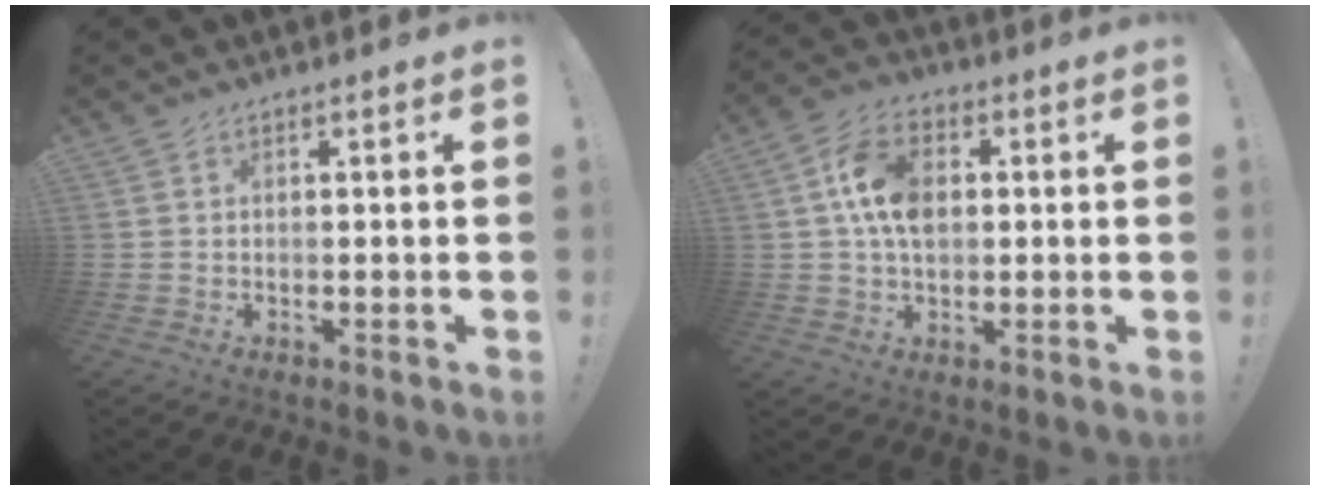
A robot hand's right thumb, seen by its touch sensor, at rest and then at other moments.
{"total": 11.7, "force": [1.6, 8.0, 8.5], "torque": [-0.148, 0.011, 0.032]}